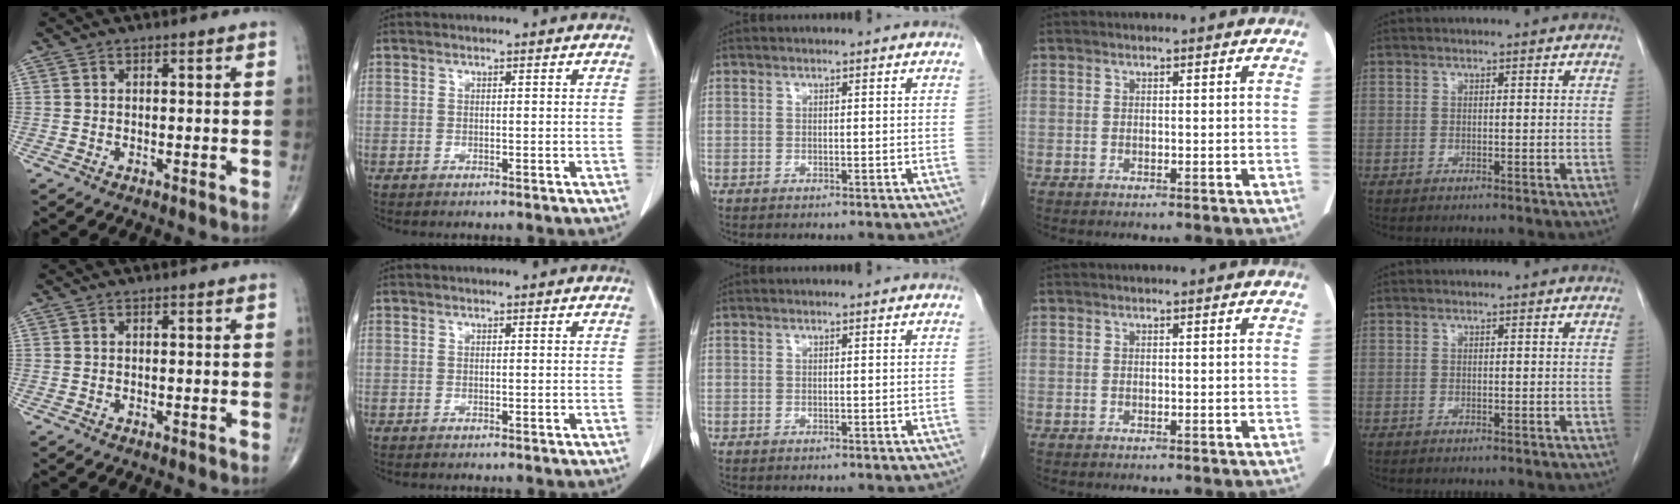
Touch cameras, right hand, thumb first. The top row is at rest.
{}